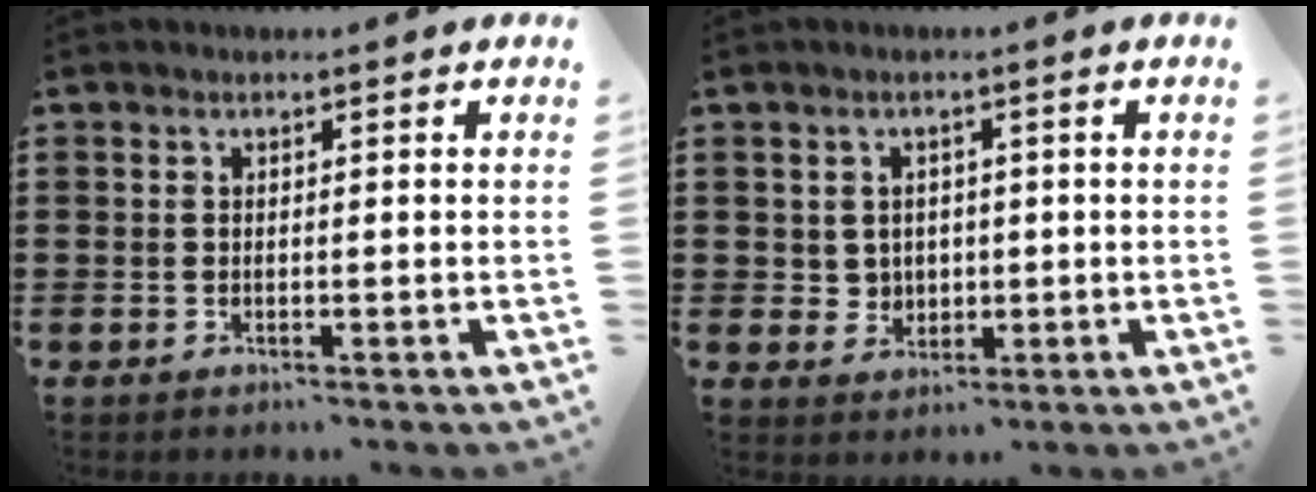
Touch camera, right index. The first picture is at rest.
{"total": 2.8, "force": [0.4, 2.7, 0.6], "torque": [-0.024, 0.012, 0.005]}